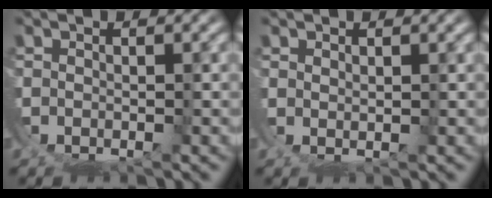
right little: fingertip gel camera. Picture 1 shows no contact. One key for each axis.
{"total": 1.5, "fx": 1.3, "fy": -0.6, "fz": 0.4, "tx": -0.007, "ty": 0.000, "tz": 0.029}